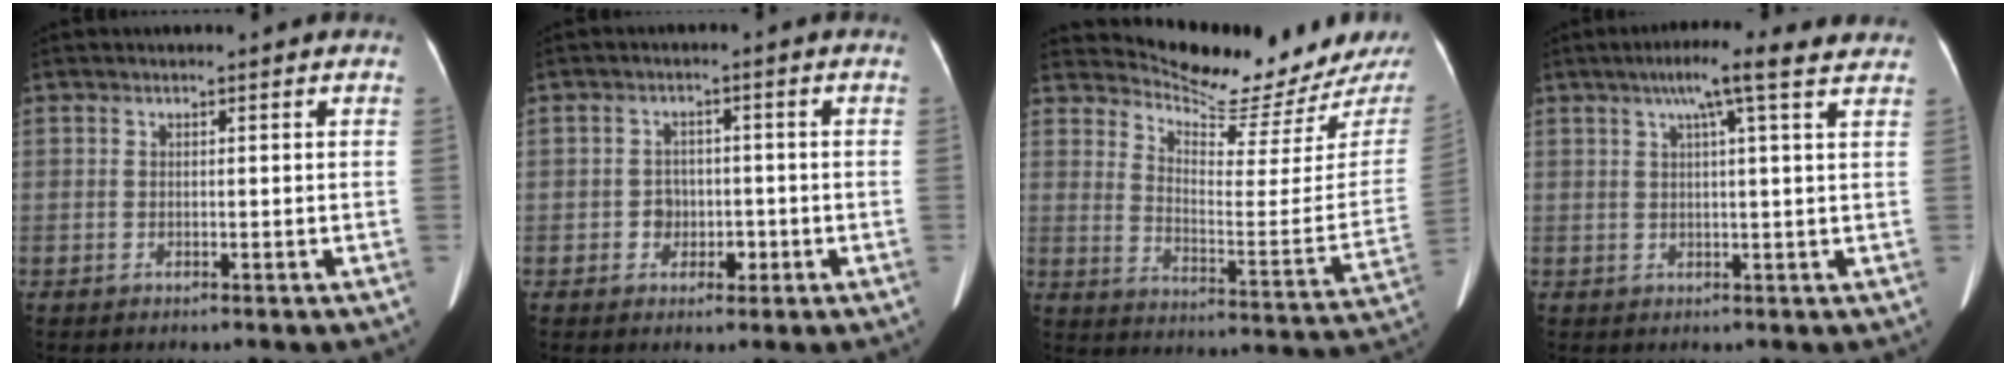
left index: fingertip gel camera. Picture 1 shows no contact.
{"total": 2.9, "force": [-0.8, 2.5, 1.1], "torque": [-0.015, 0.007, -0.008]}
{"total": 15.6, "force": [15.1, 0.1, 4.0], "torque": [-0.067, -0.084, 0.208]}
{"total": 8.9, "force": [6.3, -0.2, 6.3], "torque": [-0.095, 0.030, 0.073]}